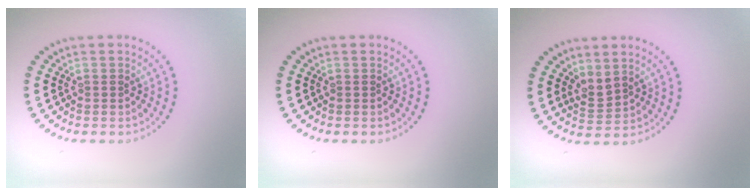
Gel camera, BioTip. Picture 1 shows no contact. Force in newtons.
{"total": 0.0}
{"total": 1.8, "press": 1.3, "slide": 1.3}